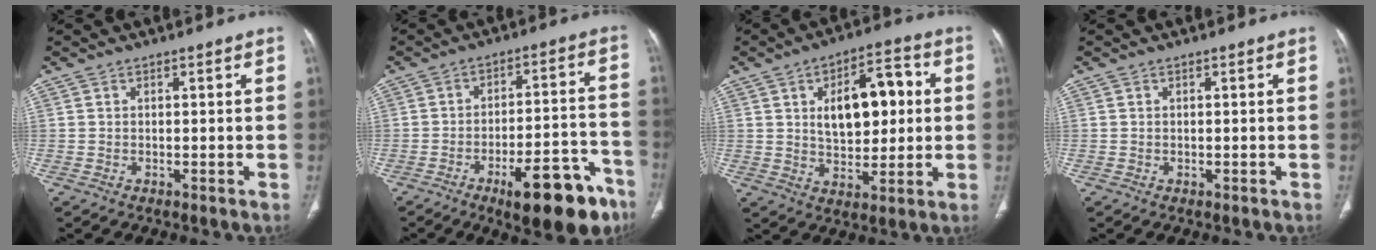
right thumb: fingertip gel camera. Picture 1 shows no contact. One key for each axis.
{"total": 17.2, "fx": -10.4, "fy": 5.8, "fz": 12.5, "tx": -0.124, "ty": 0.076, "tz": -0.144}
{"total": 13.9, "fx": 2.4, "fy": 7.7, "fz": 11.3, "tx": -0.135, "ty": 0.012, "tz": 0.040}
{"total": 0.0}